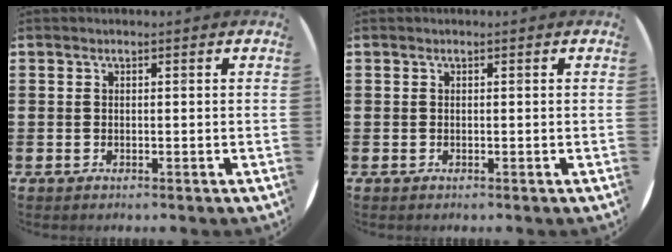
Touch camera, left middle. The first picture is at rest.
{"total": 0.0}